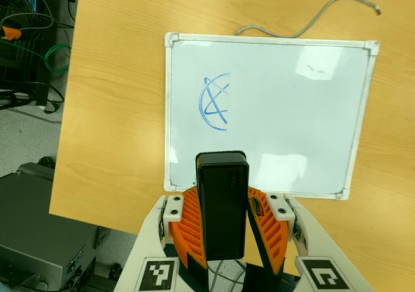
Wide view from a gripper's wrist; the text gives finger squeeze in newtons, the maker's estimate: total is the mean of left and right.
{"total": 6.7, "left": 7.3, "right": 6.2}